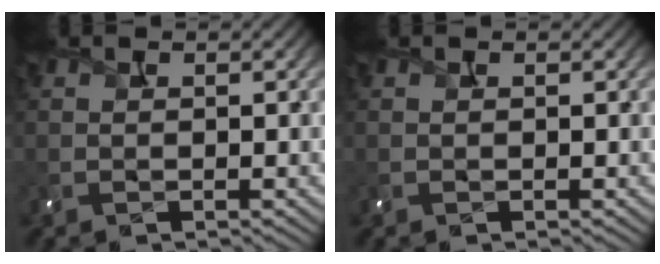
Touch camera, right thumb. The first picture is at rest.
{"total": 0.0}